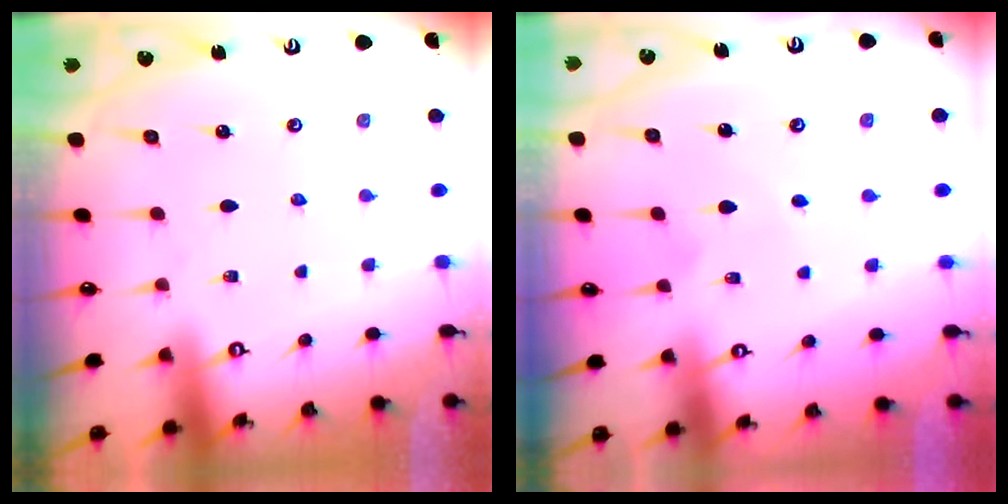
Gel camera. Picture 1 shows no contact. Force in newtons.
{"total": 4.6, "press": 4.6, "slide": 0.5}